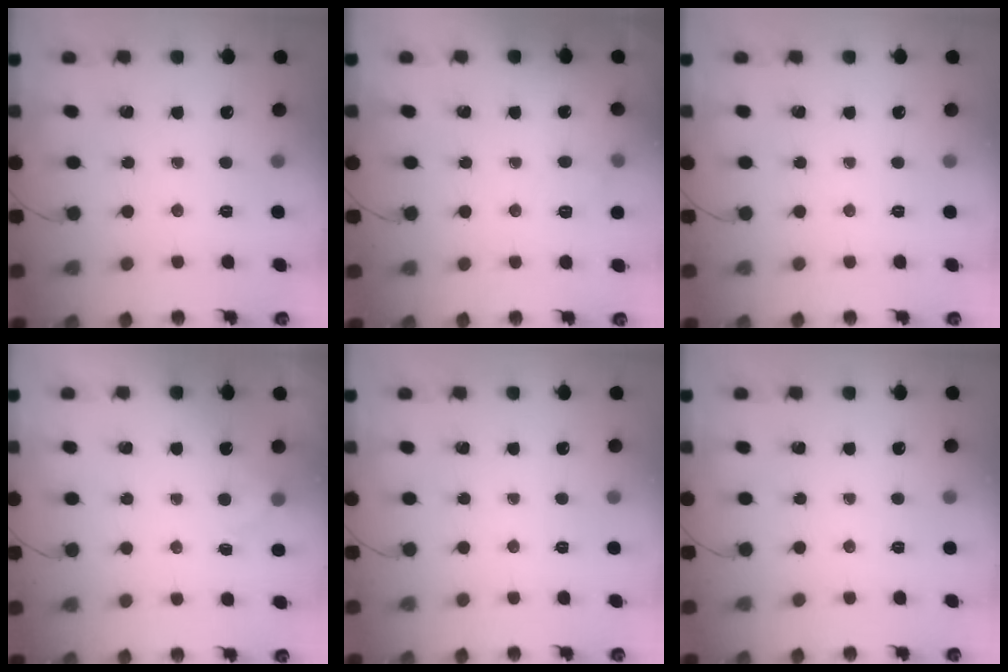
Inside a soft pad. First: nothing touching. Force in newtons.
{"total": 6.8, "press": 6.5, "slide": 1.9}
{"total": 0.0}
{"total": 2.0, "press": 1.5, "slide": 1.3}
{"total": 0.0}
{"total": 0.0}